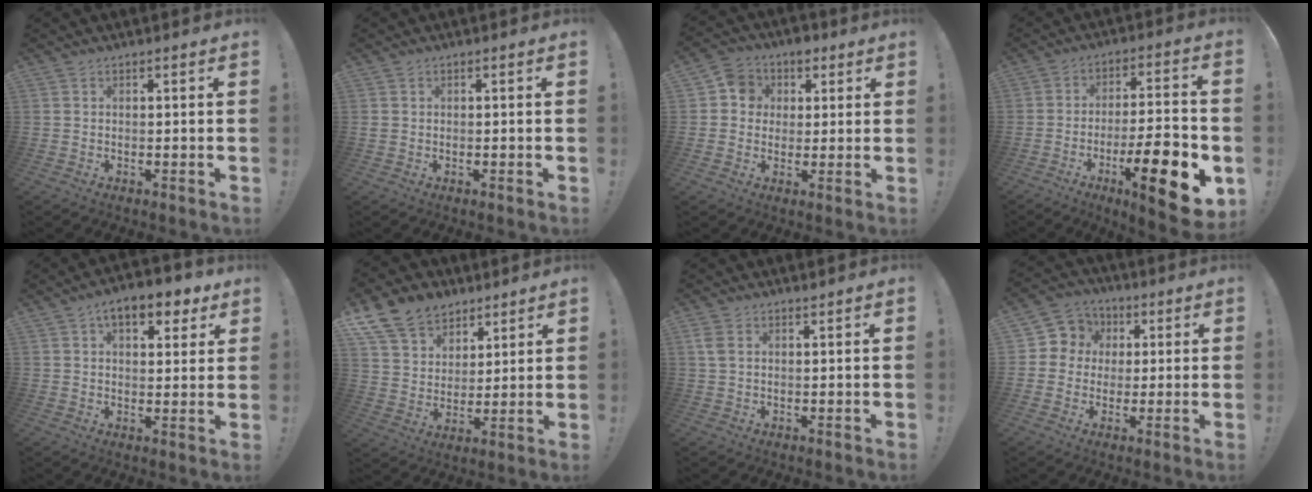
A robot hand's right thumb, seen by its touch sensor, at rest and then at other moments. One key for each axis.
{"total": 1.0, "fx": 0.5, "fy": 0.8, "fz": -0.4, "tx": -0.003, "ty": 0.006, "tz": 0.010}
{"total": 7.3, "fx": 1.4, "fy": 6.8, "fz": 2.3, "tx": -0.029, "ty": 0.004, "tz": 0.029}
{"total": 18.5, "fx": -7.8, "fy": 4.8, "fz": 16.1, "tx": -0.230, "ty": 0.040, "tz": -0.113}
{"total": 9.8, "fx": 5.3, "fy": 4.9, "fz": 6.5, "tx": -0.085, "ty": -0.018, "tz": 0.090}
{"total": 13.6, "fx": 9.2, "fy": 9.1, "fz": 4.1, "tx": -0.076, "ty": -0.063, "tz": 0.182}
{"total": 2.7, "fx": 1.7, "fy": 1.0, "fz": 1.9, "tx": -0.034, "ty": -0.006, "tz": 0.030}
{"total": 7.6, "fx": 0.6, "fy": 7.4, "fz": 1.6, "tx": -0.029, "ty": 0.008, "tz": 0.020}